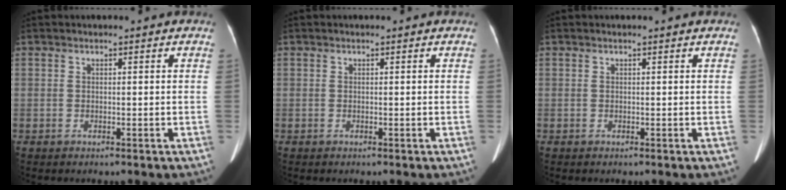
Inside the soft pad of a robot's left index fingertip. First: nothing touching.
{"total": 0.0}
{"total": 0.0}